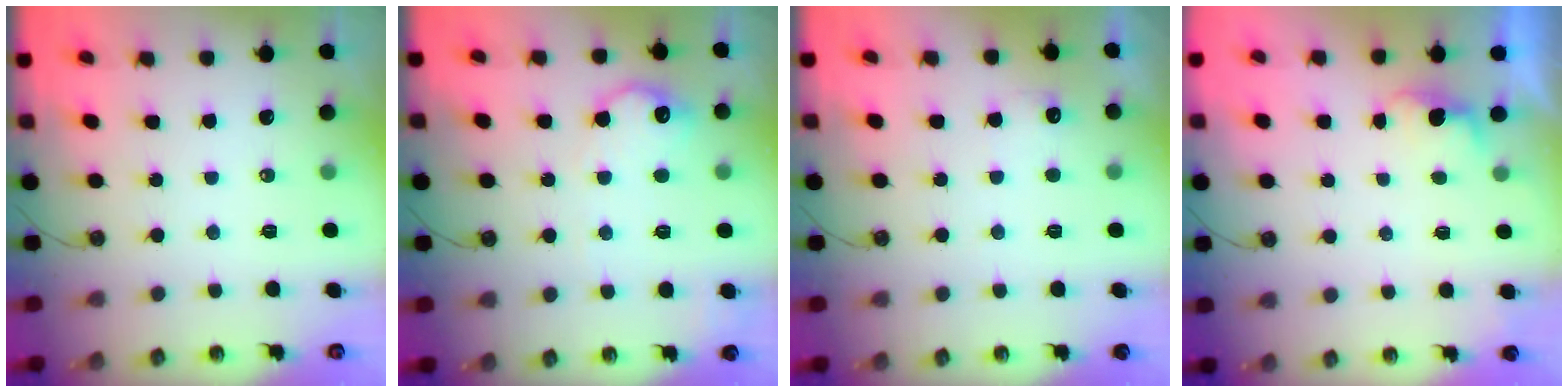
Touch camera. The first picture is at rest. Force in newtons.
{"total": 13.7, "press": 13.7, "slide": 0.6}
{"total": 5.0, "press": 4.8, "slide": 1.2}
{"total": 1.4, "press": 1.1, "slide": 0.8}